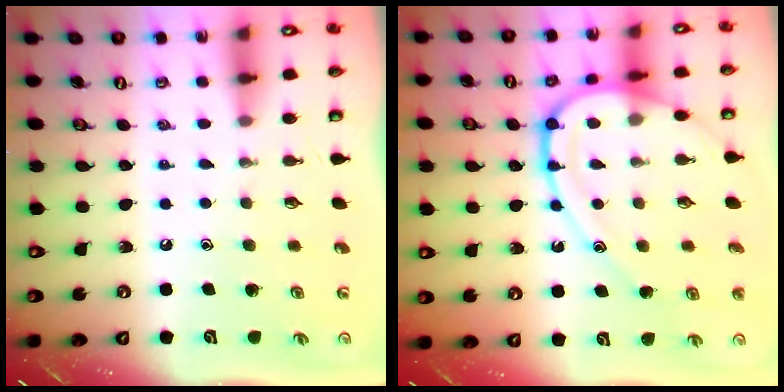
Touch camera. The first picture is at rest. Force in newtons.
{"total": 14.2, "press": 14.1, "slide": 1.5}